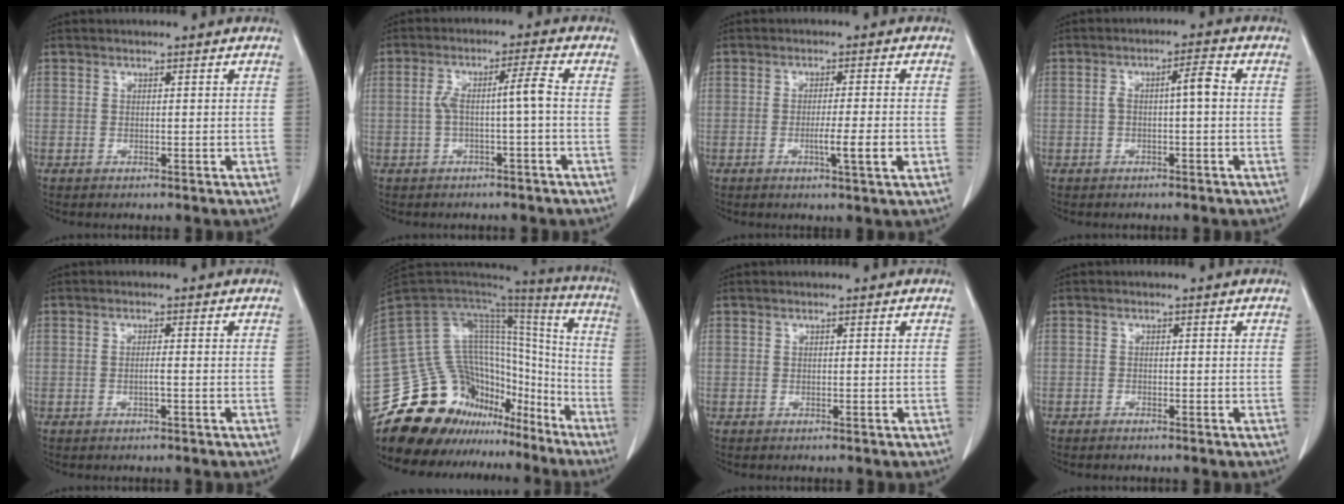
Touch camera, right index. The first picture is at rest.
{"total": 4.8, "force": [-0.7, -0.2, 4.7], "torque": [-0.091, 0.023, -0.008]}
{"total": 5.3, "force": [-1.6, -0.3, 5.0], "torque": [-0.079, -0.008, -0.024]}
{"total": 3.9, "force": [-0.1, 0.6, 3.9], "torque": [-0.066, 0.016, -0.002]}
{"total": 1.2, "force": [-0.4, 0.0, 1.2], "torque": [-0.021, 0.000, -0.007]}
{"total": 30.9, "force": [-22.7, 16.8, 12.8], "torque": [-0.292, 0.033, -0.352]}
{"total": 0.0}
{"total": 0.6, "force": [-0.6, 0.1, 0.1], "torque": [-0.004, -0.001, -0.010]}